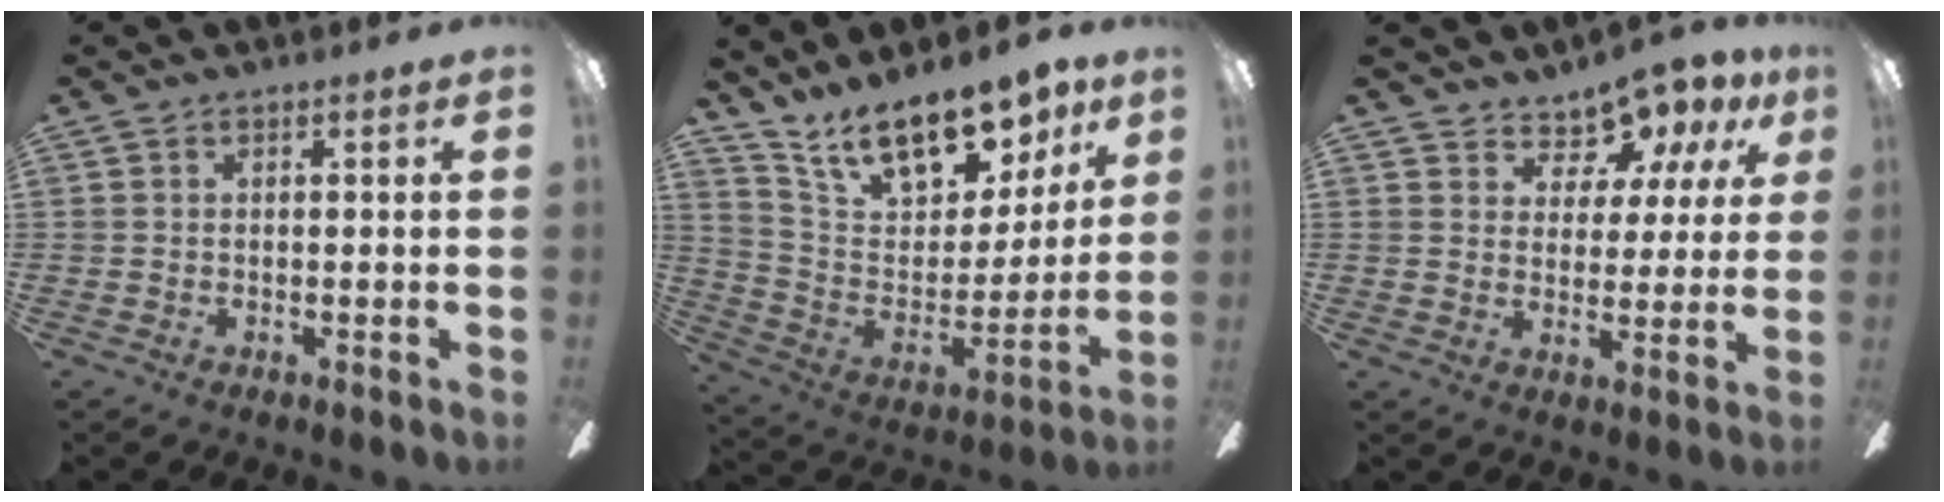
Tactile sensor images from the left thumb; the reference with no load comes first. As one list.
[{"total": 16.9, "force": [13.1, 7.5, 7.7], "torque": [-0.134, -0.091, 0.237]}, {"total": 9.2, "force": [7.8, 4.2, 2.4], "torque": [-0.040, -0.064, 0.145]}]